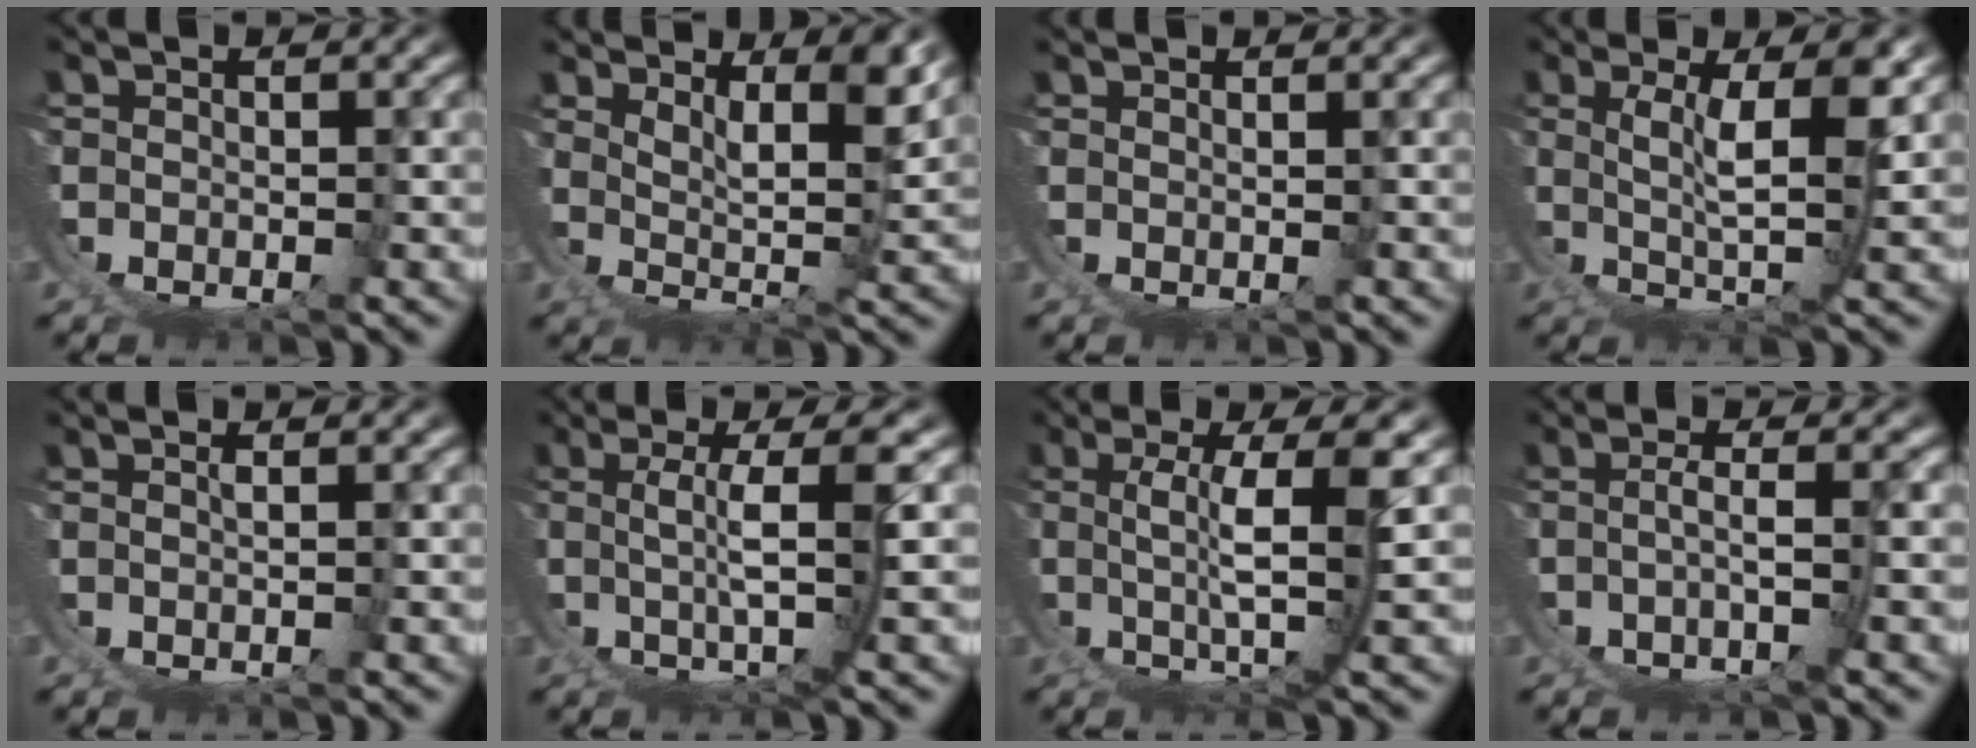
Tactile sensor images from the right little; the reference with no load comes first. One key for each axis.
{"total": 5.5, "fx": 3.6, "fy": -0.3, "fz": 4.1, "tx": -0.043, "ty": -0.017, "tz": 0.064}
{"total": 1.4, "fx": 0.8, "fy": -1.1, "fz": 0.0, "tx": 0.006, "ty": -0.005, "tz": 0.021}
{"total": 5.9, "fx": 1.6, "fy": -0.6, "fz": 5.7, "tx": -0.071, "ty": -0.008, "tz": 0.035}
{"total": 0.9, "fx": 0.4, "fy": -0.5, "fz": 0.5, "tx": -0.002, "ty": -0.001, "tz": 0.012}
{"total": 5.7, "fx": 1.3, "fy": -1.2, "fz": 5.4, "tx": -0.077, "ty": -0.006, "tz": 0.029}
{"total": 6.2, "fx": 1.6, "fy": -0.8, "fz": 6.0, "tx": -0.091, "ty": -0.010, "tz": 0.035}
{"total": 3.1, "fx": -1.1, "fy": -1.1, "fz": 2.7, "tx": -0.034, "ty": -0.010, "tz": -0.011}